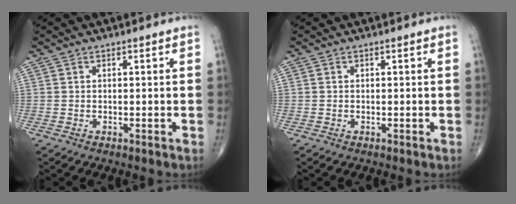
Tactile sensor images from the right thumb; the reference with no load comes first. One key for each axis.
{"total": 0.0}